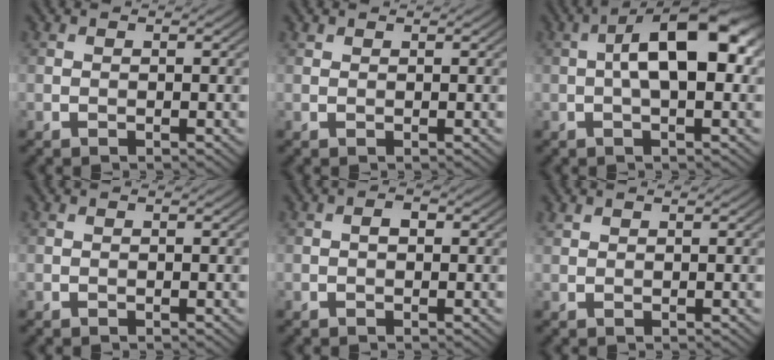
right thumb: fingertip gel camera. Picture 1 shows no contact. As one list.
[{"total": 0.6, "force": [0.5, 0.2, 0.0], "torque": [-0.003, 0.000, 0.013]}, {"total": 10.0, "force": [0.6, 4.0, 9.1], "torque": [-0.141, 0.023, 0.001]}, {"total": 0.0}, {"total": 1.1, "force": [0.0, 0.7, 0.8], "torque": [-0.013, 0.003, -0.003]}, {"total": 0.9, "force": [0.8, 0.4, 0.3], "torque": [-0.012, 0.001, 0.019]}]